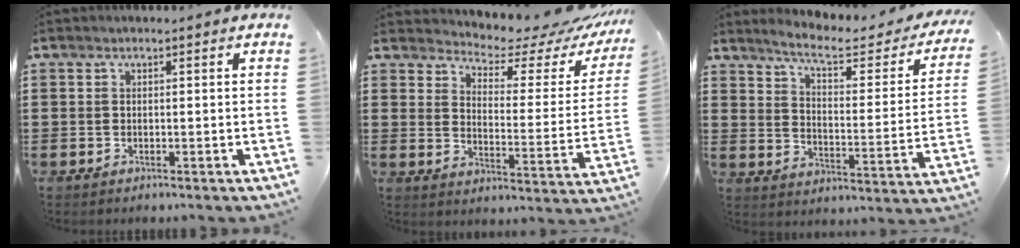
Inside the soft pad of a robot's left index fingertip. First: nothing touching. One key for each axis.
{"total": 4.9, "fx": 4.5, "fy": 1.2, "fz": 1.6, "tx": -0.043, "ty": -0.040, "tz": 0.070}
{"total": 6.1, "fx": 4.8, "fy": 0.8, "fz": 3.6, "tx": -0.084, "ty": -0.030, "tz": 0.074}